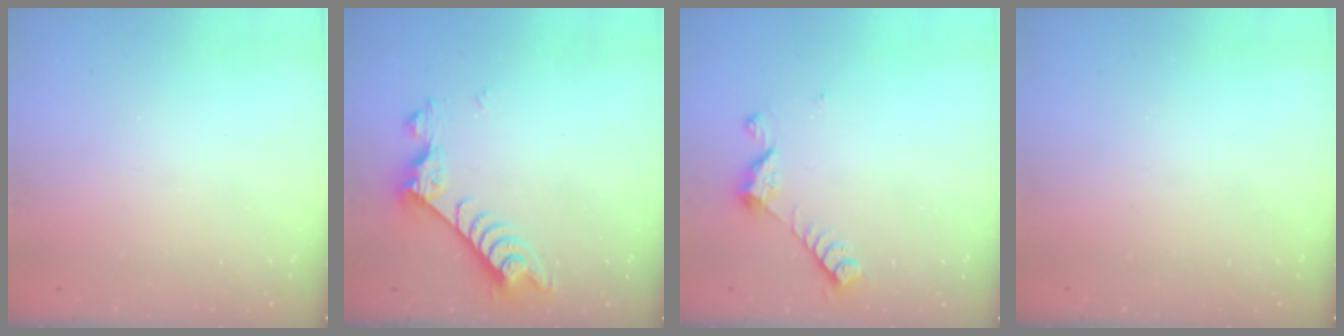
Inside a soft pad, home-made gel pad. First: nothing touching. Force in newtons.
{"total": 7.0, "press": 7.0, "slide": 0.5}
{"total": 7.2, "press": 7.2, "slide": 0.5}
{"total": 0.0}